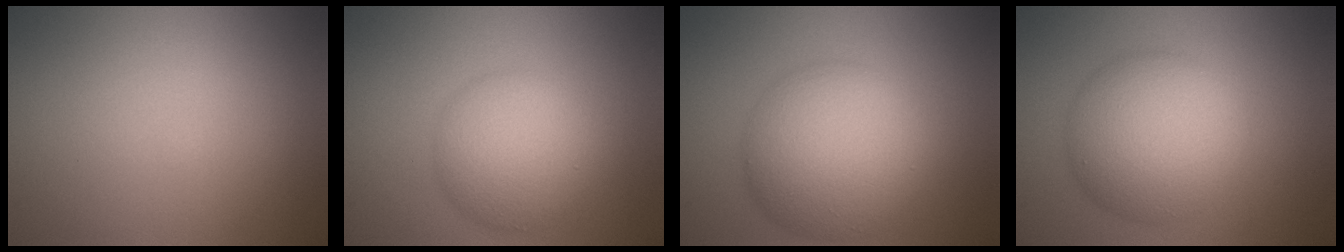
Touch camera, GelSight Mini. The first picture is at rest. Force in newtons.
{"total": 5.9, "press": 5.9, "slide": 0.2}
{"total": 9.2, "press": 9.2, "slide": 0.1}
{"total": 7.5, "press": 7.5, "slide": 0.0}